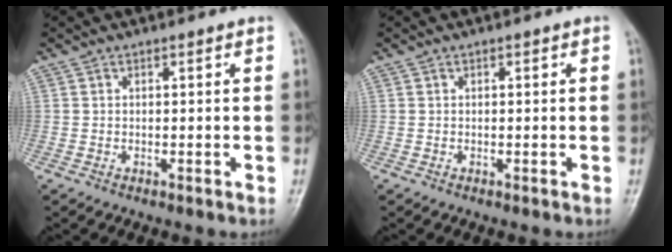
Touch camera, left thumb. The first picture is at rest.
{"total": 0.0}